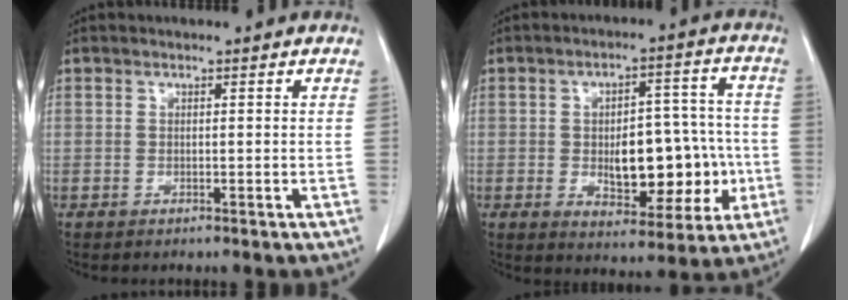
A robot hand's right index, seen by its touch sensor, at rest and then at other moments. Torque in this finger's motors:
{"motor_torque": [0.45, 0.00, 0.22, 0.08]}